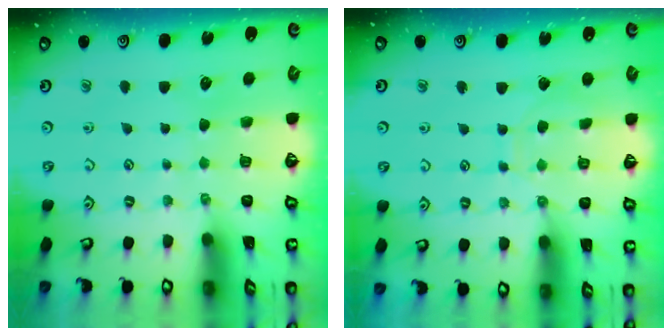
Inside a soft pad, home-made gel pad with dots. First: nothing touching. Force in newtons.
{"total": 7.5, "press": 7.4, "slide": 0.6}